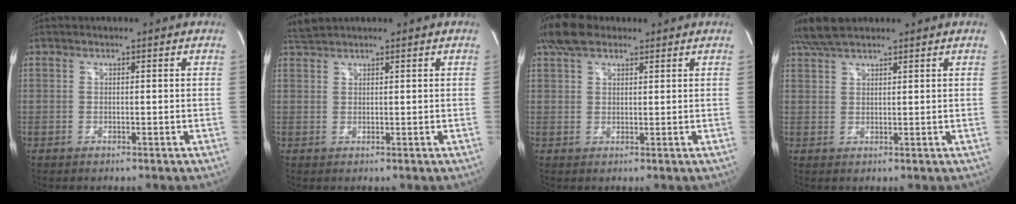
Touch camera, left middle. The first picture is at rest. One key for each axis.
{"total": 1.9, "fx": 1.8, "fy": -0.2, "fz": 0.2, "tx": -0.013, "ty": 0.013, "tz": 0.042}
{"total": 5.2, "fx": 3.7, "fy": 2.4, "fz": 2.8, "tx": -0.068, "ty": 0.027, "tz": 0.074}
{"total": 5.6, "fx": 4.7, "fy": 1.2, "fz": 2.8, "tx": -0.068, "ty": 0.024, "tz": 0.093}